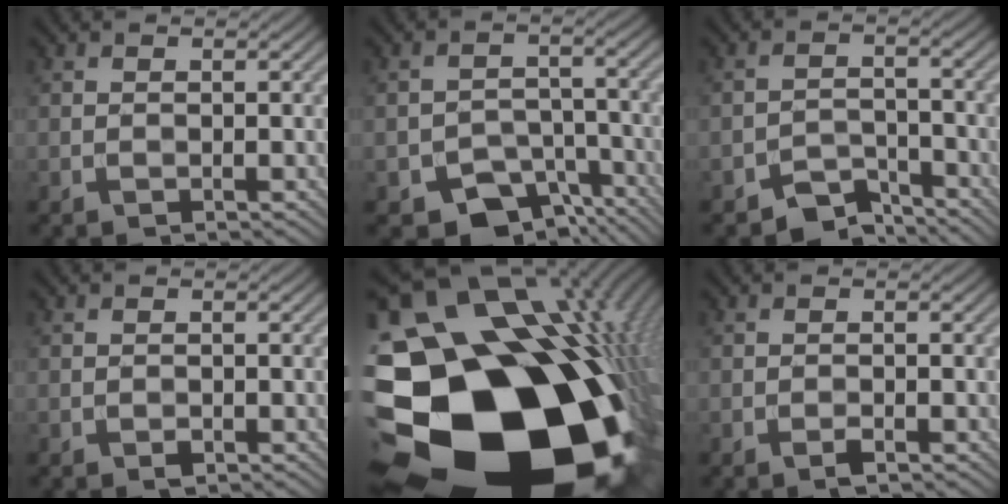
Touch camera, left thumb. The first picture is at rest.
{"total": 8.5, "force": [-5.6, 5.3, 3.6], "torque": [-0.049, -0.016, -0.092]}
{"total": 4.3, "force": [-3.7, 1.8, 1.3], "torque": [-0.017, 0.003, -0.068]}
{"total": 0.7, "force": [-0.4, 0.5, 0.4], "torque": [-0.004, -0.002, -0.006]}
{"total": 24.6, "force": [-6.7, 18.2, 15.2], "torque": [-0.223, -0.059, -0.129]}
{"total": 1.0, "force": [-0.6, 0.3, 0.7], "torque": [-0.012, -0.001, -0.011]}